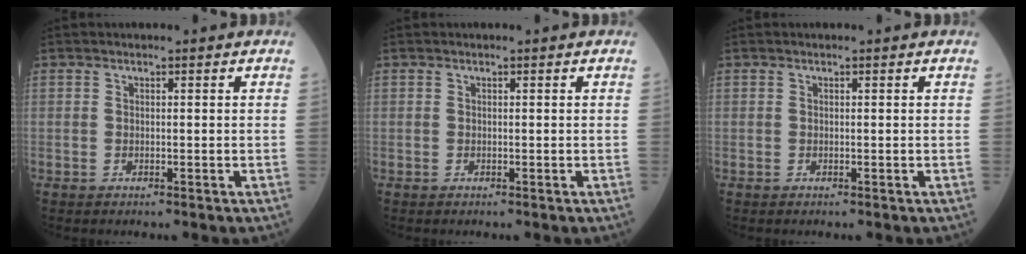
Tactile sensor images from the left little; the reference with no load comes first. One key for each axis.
{"total": 0.0}
{"total": 0.0}